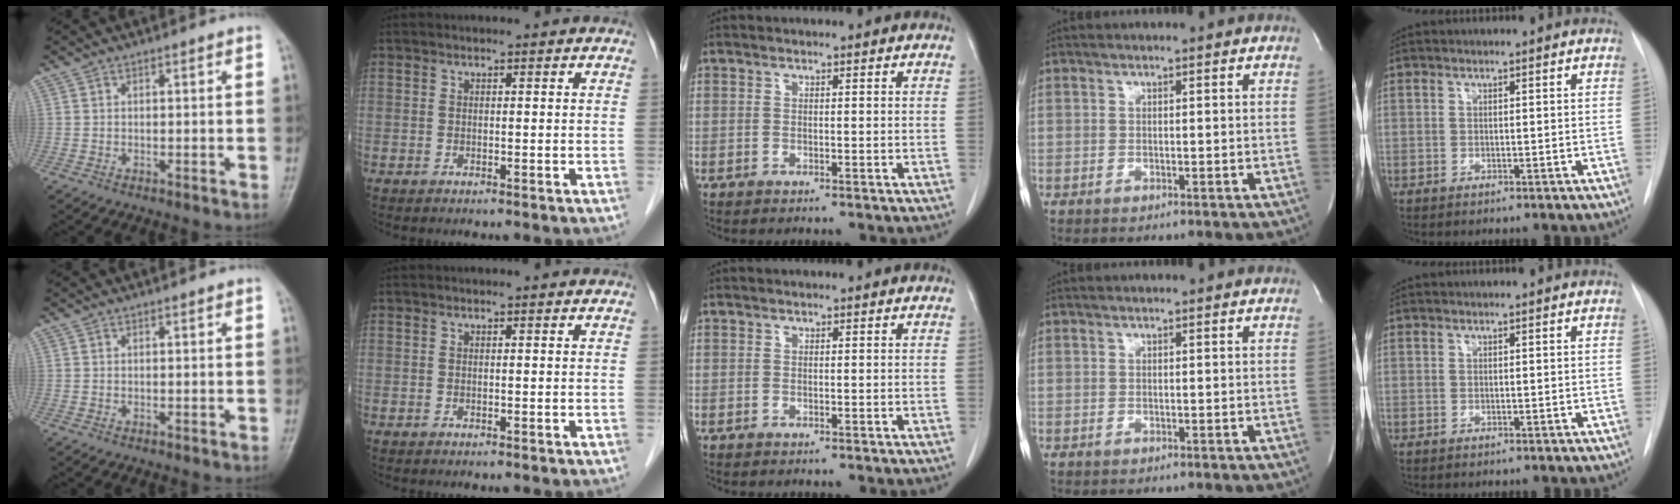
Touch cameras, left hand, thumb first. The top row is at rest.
{}